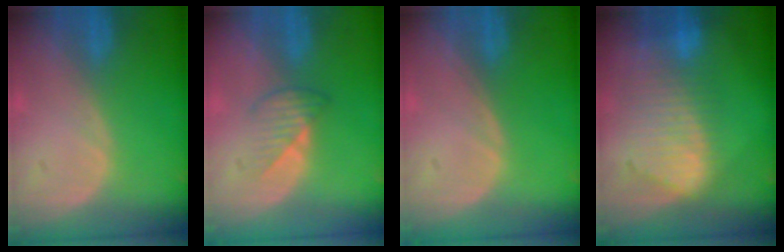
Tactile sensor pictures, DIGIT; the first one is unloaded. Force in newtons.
{"total": 3.4, "press": 3.2, "slide": 1.3}
{"total": 0.0}
{"total": 9.1, "press": 8.0, "slide": 4.3}